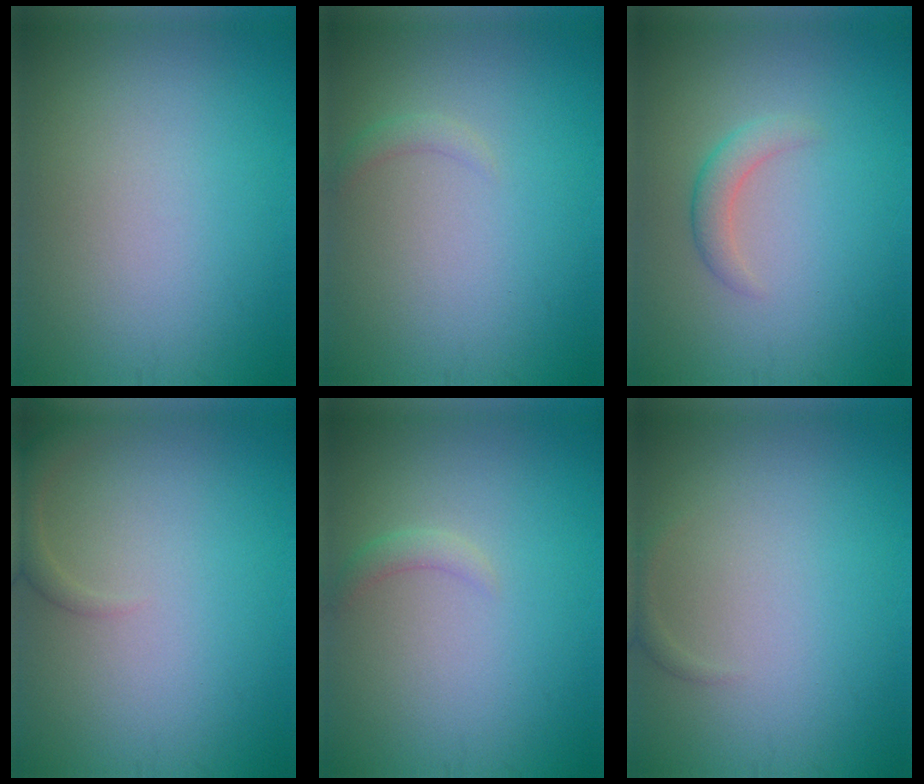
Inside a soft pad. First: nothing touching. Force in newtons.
{"total": 0.9, "press": 0.9, "slide": 0.2}
{"total": 1.8, "press": 1.8, "slide": 0.2}
{"total": 1.5, "press": 1.5, "slide": 0.1}
{"total": 1.1, "press": 1.1, "slide": 0.2}
{"total": 0.7, "press": 0.7, "slide": 0.0}